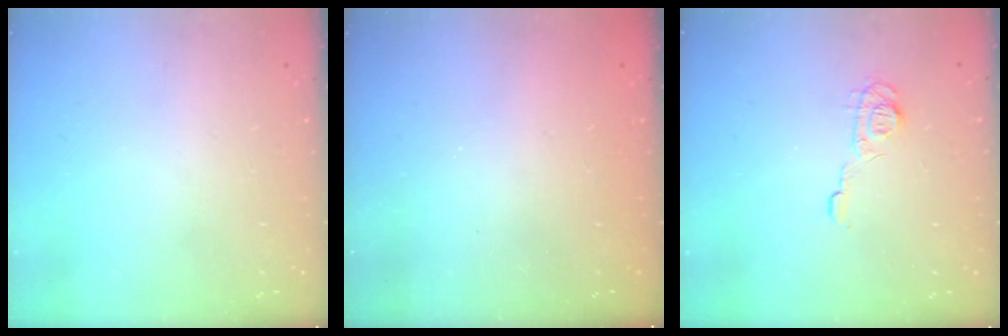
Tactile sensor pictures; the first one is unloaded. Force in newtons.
{"total": 2.5, "press": 2.4, "slide": 0.8}
{"total": 5.4, "press": 5.4, "slide": 0.6}